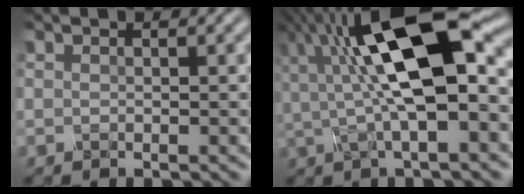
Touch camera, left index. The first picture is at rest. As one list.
[{"total": 12.8, "force": [2.7, 4.2, 11.8], "torque": [-0.197, 0.020, 0.035]}]